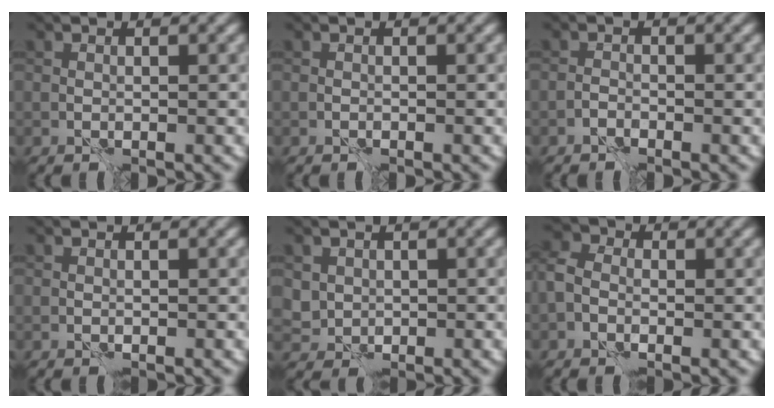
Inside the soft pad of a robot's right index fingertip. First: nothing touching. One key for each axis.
{"total": 0.0}
{"total": 0.7, "fx": -0.7, "fy": 0.3, "fz": 0.2, "tx": -0.001, "ty": 0.005, "tz": -0.017}
{"total": 0.0}
{"total": 1.9, "fx": 0.4, "fy": 1.8, "fz": 0.4, "tx": -0.008, "ty": -0.006, "tz": 0.012}
{"total": 2.6, "fx": -0.7, "fy": 2.1, "fz": 1.3, "tx": -0.025, "ty": 0.008, "tz": -0.023}